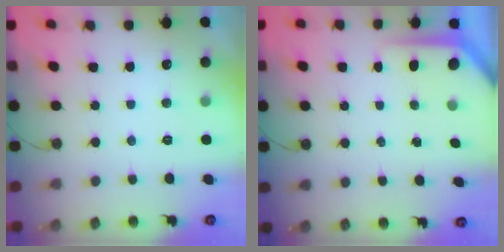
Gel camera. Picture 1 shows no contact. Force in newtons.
{"total": 5.2, "press": 5.1, "slide": 0.3}